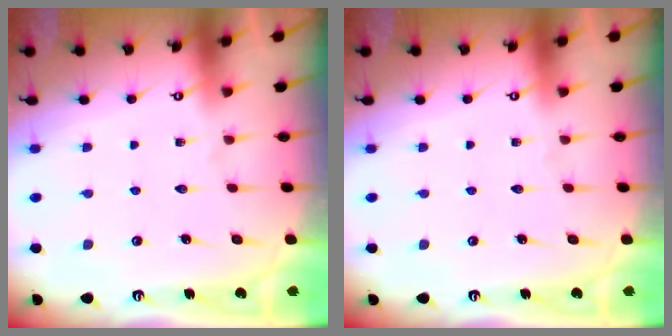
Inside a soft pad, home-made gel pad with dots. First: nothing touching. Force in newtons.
{"total": 0.0}